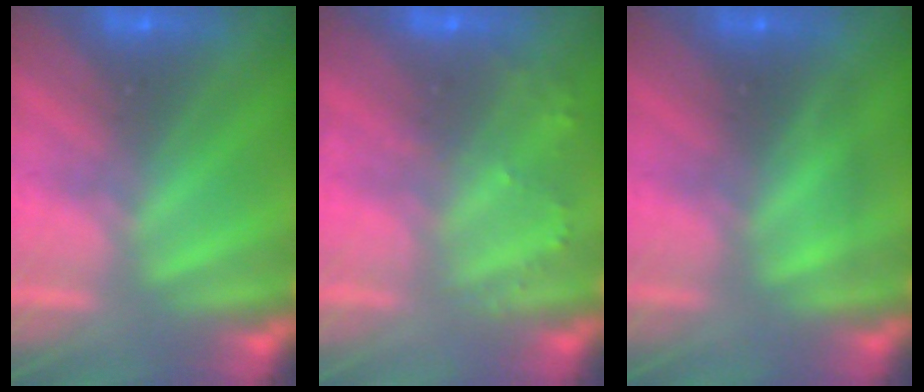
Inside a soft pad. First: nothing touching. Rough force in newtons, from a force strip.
{"total": 2.2}
{"total": 1.9}